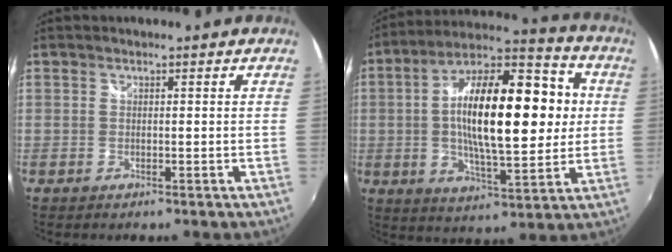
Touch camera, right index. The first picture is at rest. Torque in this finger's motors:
{"motor_torque": [0.88, 0.07, 1.05, 0.21]}